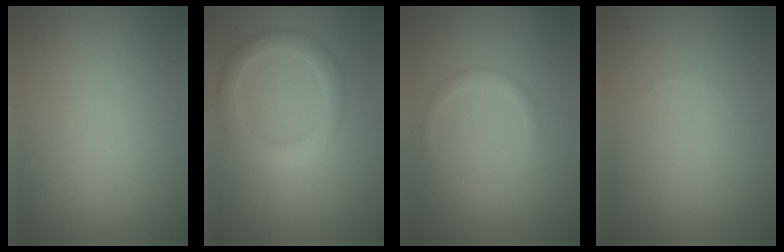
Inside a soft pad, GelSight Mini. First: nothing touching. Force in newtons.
{"total": 3.3, "press": 3.3, "slide": 0.2}
{"total": 1.3, "press": 1.3, "slide": 0.1}
{"total": 0.0}